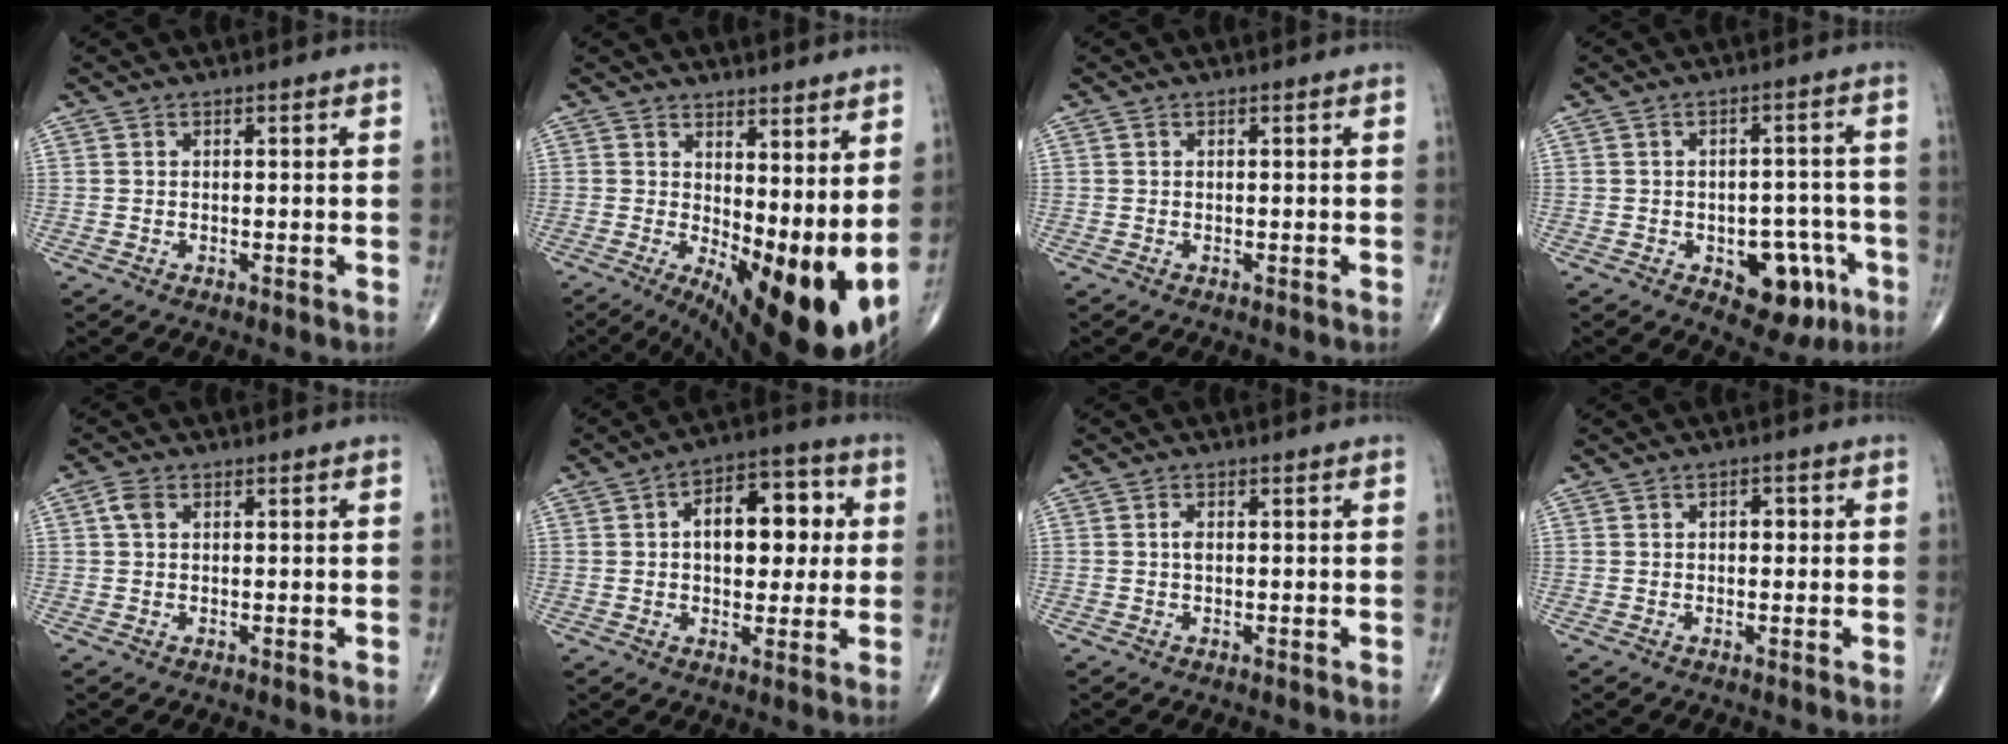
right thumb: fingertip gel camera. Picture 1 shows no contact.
{"total": 16.3, "force": [1.7, 6.3, 15.0], "torque": [-0.225, -0.030, 0.041]}
{"total": 0.0}
{"total": 10.5, "force": [-4.3, 6.1, 7.4], "torque": [-0.054, 0.029, -0.047]}
{"total": 2.2, "force": [0.7, 1.5, 1.5], "torque": [-0.034, 0.008, 0.011]}
{"total": 13.1, "force": [1.9, 7.5, 10.5], "torque": [-0.111, 0.019, 0.022]}
{"total": 1.3, "force": [0.1, 0.7, 1.0], "torque": [-0.017, 0.001, -0.001]}
{"total": 2.0, "force": [0.2, 1.2, 1.5], "torque": [-0.013, 0.006, -0.001]}